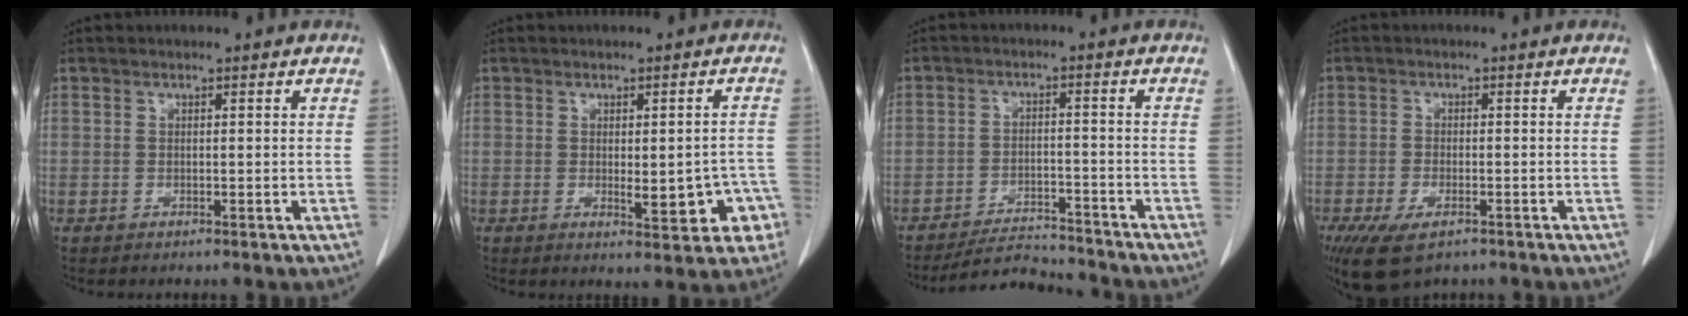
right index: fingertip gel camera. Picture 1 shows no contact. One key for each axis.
{"total": 7.2, "fx": -2.2, "fy": 2.5, "fz": 6.4, "tx": -0.069, "ty": 0.009, "tz": -0.021}
{"total": 6.7, "fx": -6.6, "fy": 1.2, "fz": 0.2, "tx": 0.001, "ty": 0.003, "tz": -0.110}
{"total": 8.0, "fx": -5.0, "fy": 3.6, "fz": 5.1, "tx": -0.098, "ty": -0.015, "tz": -0.082}